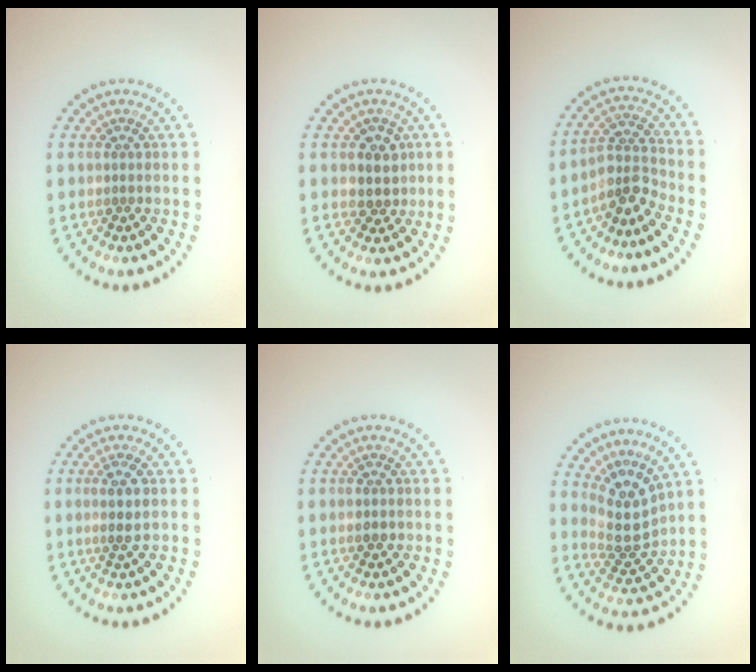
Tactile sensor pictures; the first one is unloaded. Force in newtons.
{"total": 2.4, "press": 2.2, "slide": 1.0}
{"total": 3.2, "press": 2.3, "slide": 2.2}
{"total": 1.4, "press": 1.2, "slide": 0.7}
{"total": 1.4, "press": 1.4, "slide": 0.2}
{"total": 3.5, "press": 2.7, "slide": 2.2}